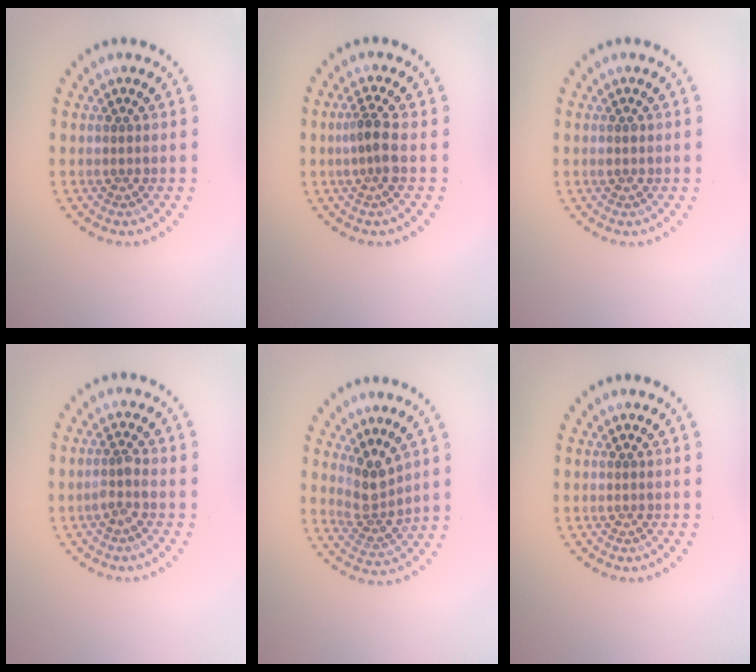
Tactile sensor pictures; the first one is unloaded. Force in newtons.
{"total": 2.2, "press": 1.7, "slide": 1.4}
{"total": 0.7, "press": 0.7, "slide": 0.1}
{"total": 1.4, "press": 1.2, "slide": 0.8}
{"total": 3.0, "press": 2.3, "slide": 1.9}
{"total": 0.0}